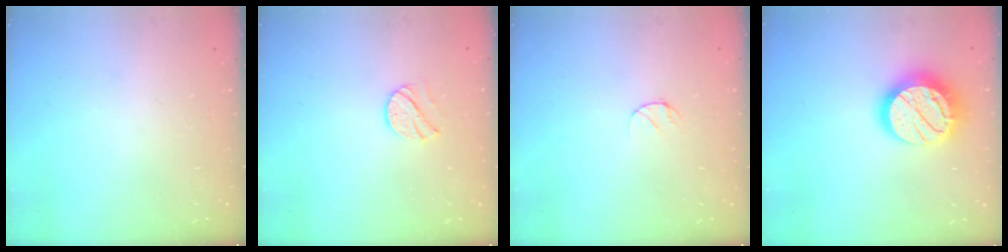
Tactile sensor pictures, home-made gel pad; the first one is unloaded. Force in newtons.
{"total": 7.6, "press": 7.6, "slide": 0.4}
{"total": 3.9, "press": 3.9, "slide": 0.4}
{"total": 17.9, "press": 17.9, "slide": 1.0}